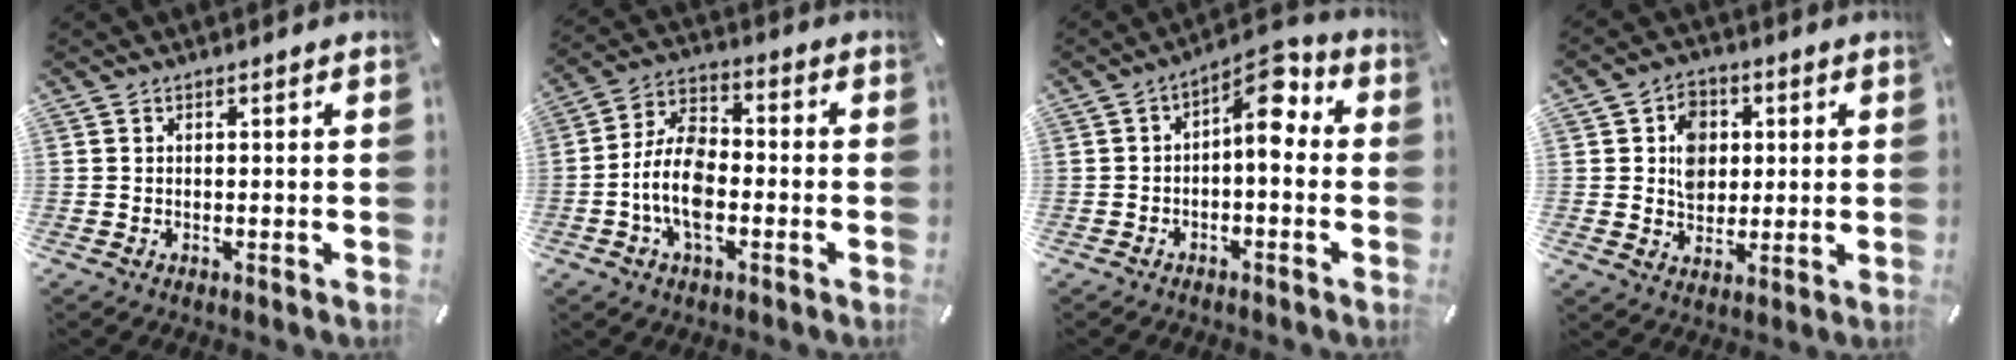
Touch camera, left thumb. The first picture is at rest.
{"total": 11.4, "force": [-3.4, 6.7, 8.6], "torque": [-0.184, 0.011, -0.062]}
{"total": 8.6, "force": [1.9, 4.1, 7.3], "torque": [-0.109, -0.017, 0.029]}
{"total": 7.7, "force": [1.1, 6.6, 3.9], "torque": [-0.058, 0.006, 0.018]}